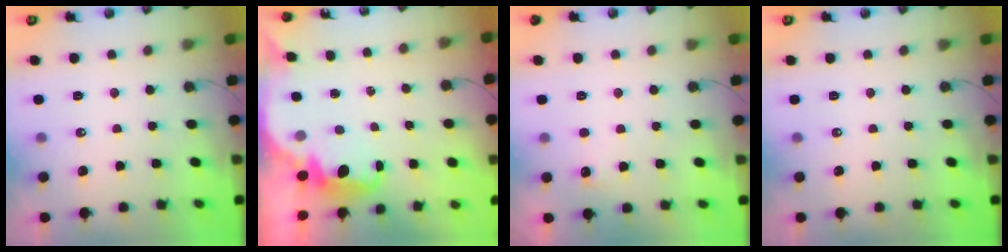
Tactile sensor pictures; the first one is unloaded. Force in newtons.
{"total": 2.6, "press": 2.5, "slide": 0.6}
{"total": 5.7, "press": 5.6, "slide": 1.2}
{"total": 0.0}